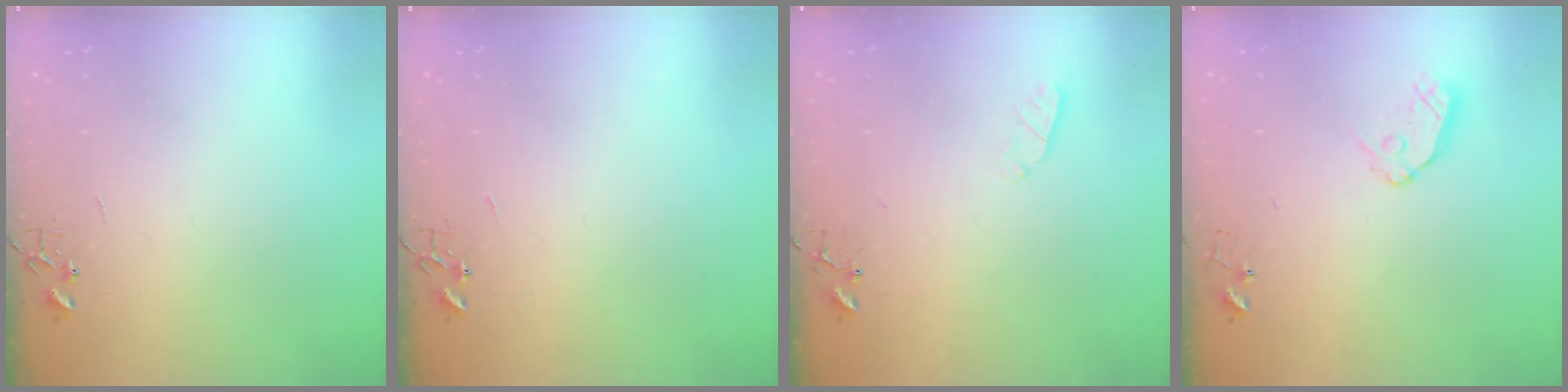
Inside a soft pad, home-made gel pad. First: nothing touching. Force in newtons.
{"total": 0.0}
{"total": 2.9, "press": 2.8, "slide": 0.5}
{"total": 8.4, "press": 8.4, "slide": 0.7}